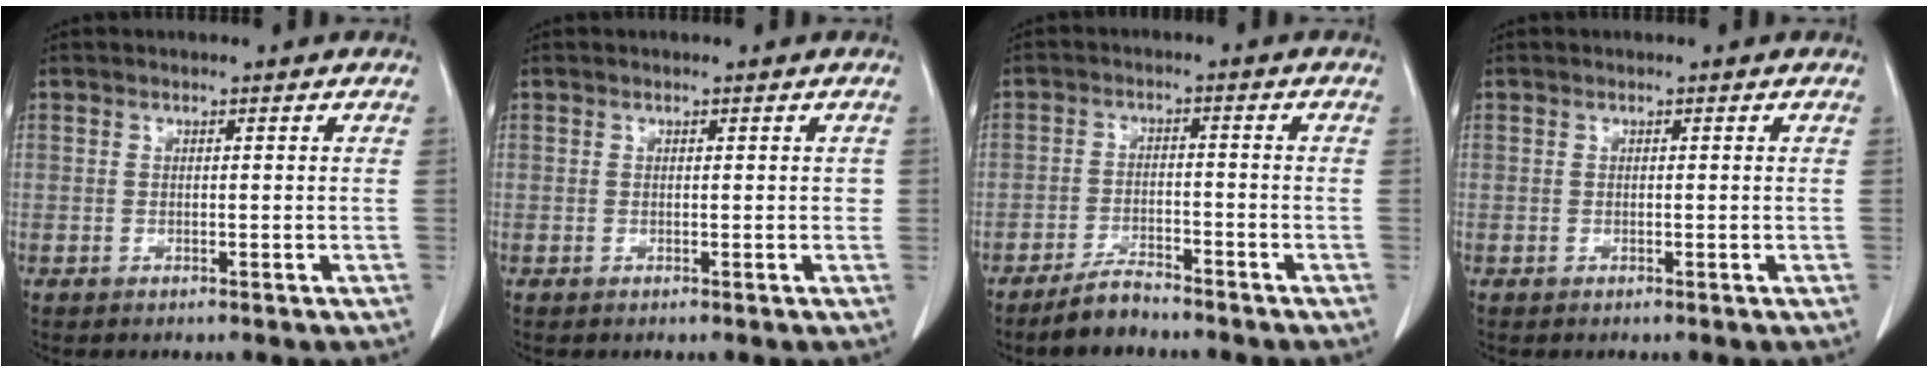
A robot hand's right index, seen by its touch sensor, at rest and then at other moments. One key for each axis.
{"total": 0.7, "fx": 0.1, "fy": 0.6, "fz": 0.4, "tx": 0.006, "ty": 0.005, "tz": 0.000}
{"total": 4.5, "fx": -4.1, "fy": 0.9, "fz": 1.7, "tx": -0.037, "ty": -0.007, "tz": -0.074}
{"total": 0.0}